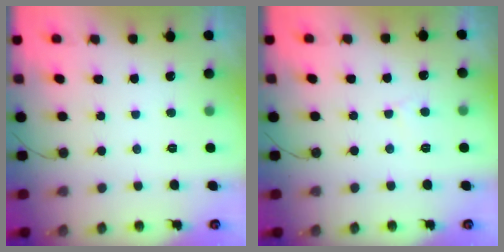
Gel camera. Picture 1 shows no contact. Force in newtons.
{"total": 2.3, "press": 2.3, "slide": 0.2}